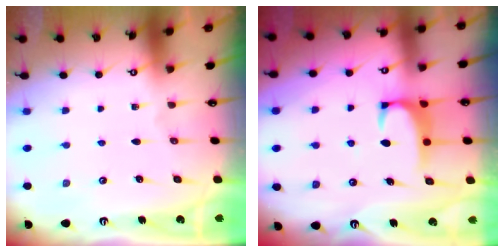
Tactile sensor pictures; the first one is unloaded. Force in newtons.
{"total": 1.9, "press": 1.8, "slide": 0.3}